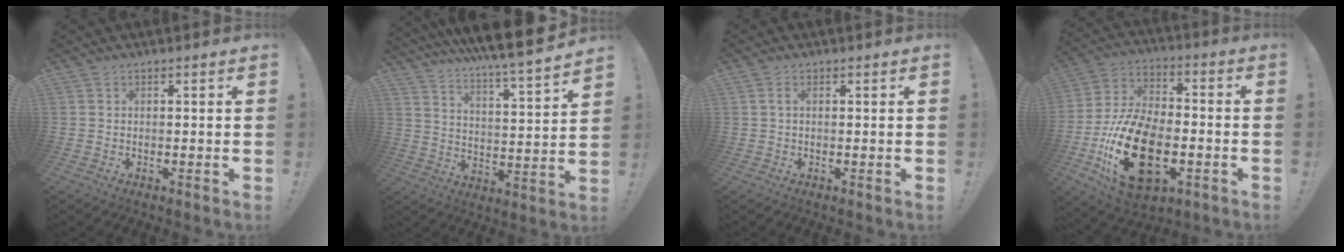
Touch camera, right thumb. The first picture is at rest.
{"total": 9.2, "force": [8.2, -0.3, 4.1], "torque": [-0.078, -0.086, 0.132]}
{"total": 1.6, "force": [0.5, 0.8, 1.3], "torque": [-0.023, 0.002, 0.007]}
{"total": 24.4, "force": [-7.8, 14.6, 18.0], "torque": [-0.343, 0.044, -0.118]}